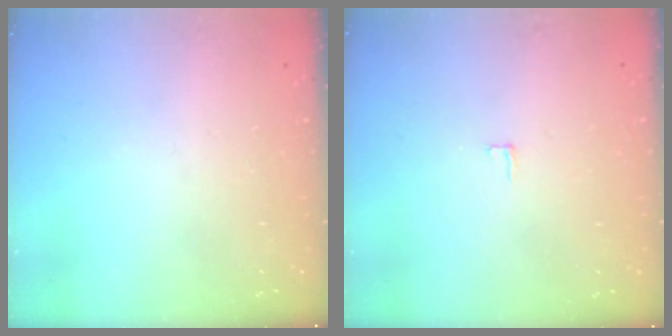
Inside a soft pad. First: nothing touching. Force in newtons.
{"total": 2.0, "press": 2.0, "slide": 0.2}